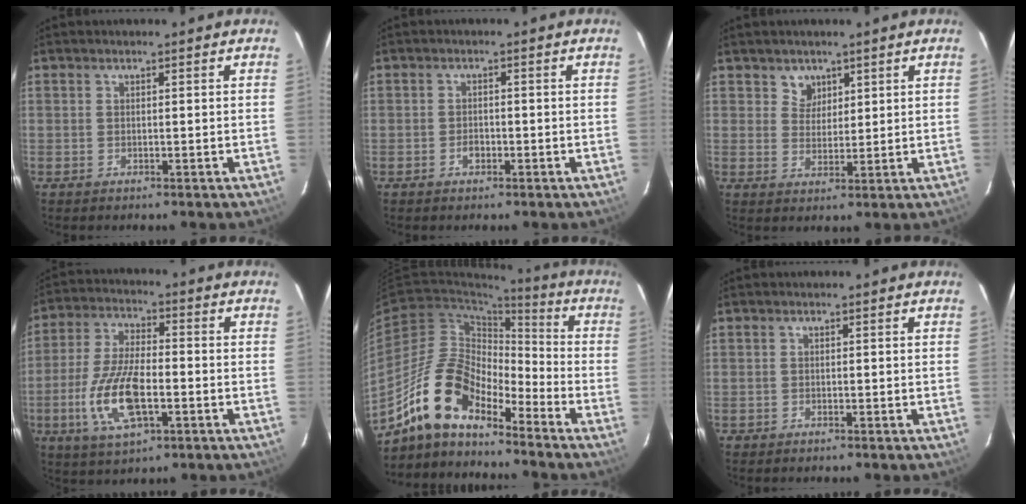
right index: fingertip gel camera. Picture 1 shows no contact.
{"total": 1.5, "force": [-0.8, 1.1, 0.8], "torque": [-0.013, 0.005, -0.010]}
{"total": 3.5, "force": [2.1, 2.8, 0.2], "torque": [0.005, 0.005, 0.037]}
{"total": 13.3, "force": [-4.0, 5.1, 11.5], "torque": [-0.243, -0.005, -0.073]}
{"total": 14.6, "force": [-11.5, 5.2, 7.3], "torque": [-0.135, 0.006, -0.229]}
{"total": 0.8, "force": [-0.5, 0.6, -0.1], "torque": [0.000, 0.003, -0.008]}